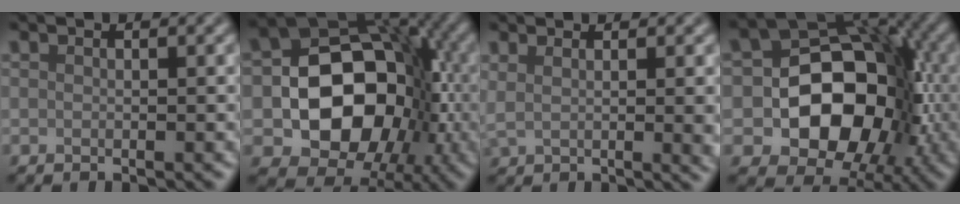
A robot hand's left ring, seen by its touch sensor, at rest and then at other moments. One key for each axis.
{"total": 13.9, "fx": -2.5, "fy": 10.2, "fz": 9.1, "tx": -0.103, "ty": -0.004, "tz": -0.048}
{"total": 4.2, "fx": 1.3, "fy": 1.6, "fz": 3.6, "tx": -0.039, "ty": 0.005, "tz": 0.020}
{"total": 13.6, "fx": -2.6, "fy": 10.1, "fz": 8.8, "tx": -0.082, "ty": 0.004, "tz": -0.063}